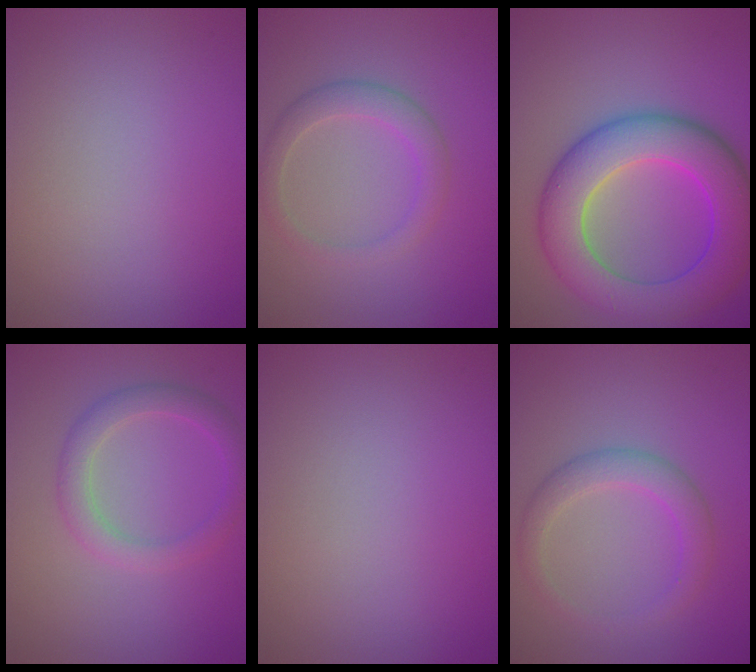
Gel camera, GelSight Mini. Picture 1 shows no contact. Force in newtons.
{"total": 2.7, "press": 2.7, "slide": 0.1}
{"total": 9.2, "press": 9.2, "slide": 0.2}
{"total": 2.9, "press": 2.9, "slide": 0.1}
{"total": 0.0}
{"total": 2.8, "press": 2.8, "slide": 0.2}